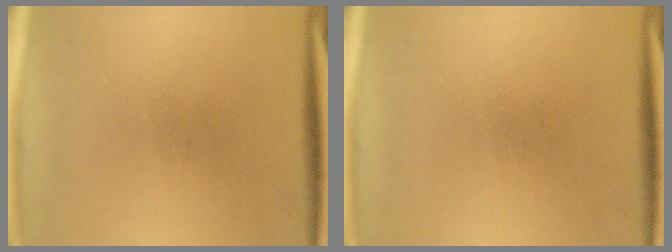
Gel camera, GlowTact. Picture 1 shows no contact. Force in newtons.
{"total": 0.0}